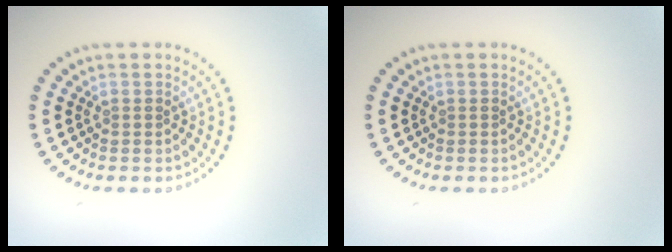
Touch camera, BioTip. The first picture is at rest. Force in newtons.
{"total": 0.0}